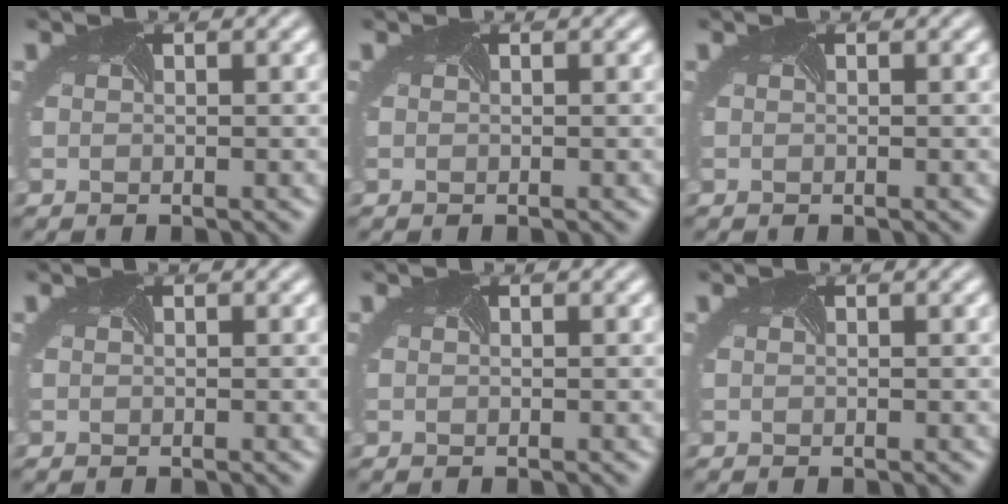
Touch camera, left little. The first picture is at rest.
{"total": 0.0}
{"total": 0.0}
{"total": 0.0}
{"total": 0.0}
{"total": 0.0}